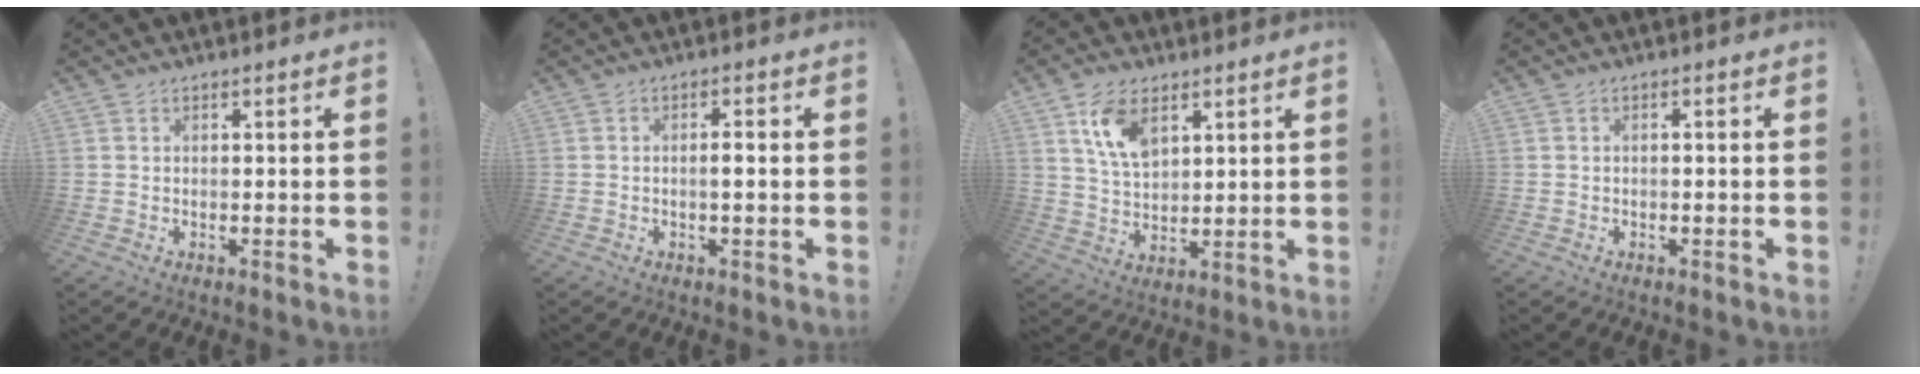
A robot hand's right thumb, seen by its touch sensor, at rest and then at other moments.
{"total": 2.5, "force": [-0.5, 0.3, 2.5], "torque": [-0.042, 0.003, -0.012]}
{"total": 10.6, "force": [5.8, 6.1, 6.4], "torque": [-0.114, -0.015, 0.111]}
{"total": 0.9, "force": [-0.6, -0.2, 0.7], "torque": [-0.016, 0.001, -0.010]}